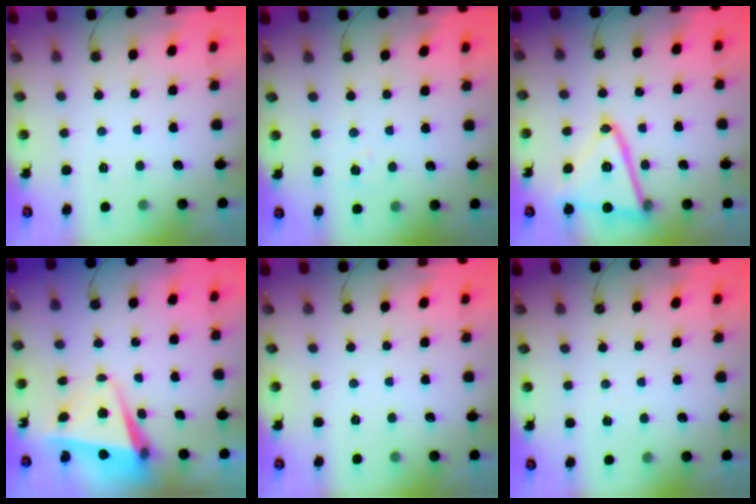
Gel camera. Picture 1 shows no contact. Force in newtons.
{"total": 5.0, "press": 4.6, "slide": 1.9}
{"total": 18.7, "press": 18.6, "slide": 2.1}
{"total": 7.2, "press": 7.2, "slide": 0.4}
{"total": 0.0}
{"total": 3.9, "press": 2.9, "slide": 2.6}